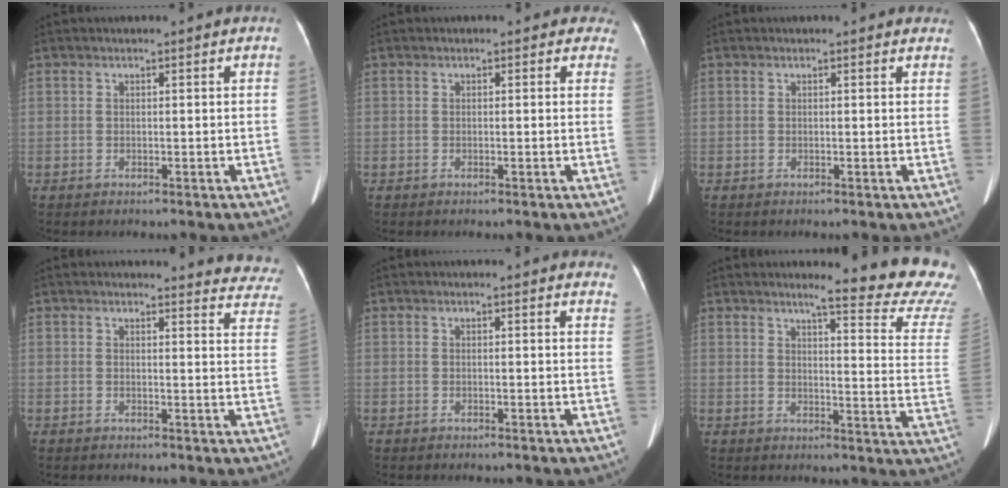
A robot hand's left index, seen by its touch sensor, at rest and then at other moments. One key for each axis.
{"total": 1.6, "fx": 1.1, "fy": 1.1, "fz": 0.2, "tx": 0.016, "ty": -0.002, "tz": -0.009}
{"total": 1.8, "fx": 1.5, "fy": 0.8, "fz": 0.4, "tx": 0.000, "ty": -0.002, "tz": -0.001}
{"total": 10.4, "fx": 10.1, "fy": 2.2, "fz": 0.5, "tx": 0.042, "ty": -0.069, "tz": 0.065}
{"total": 4.4, "fx": 4.0, "fy": 1.6, "fz": 1.1, "tx": 0.005, "ty": -0.012, "tz": 0.017}
{"total": 16.1, "fx": 15.1, "fy": 0.3, "fz": 5.8, "tx": -0.057, "ty": -0.108, "tz": 0.151}